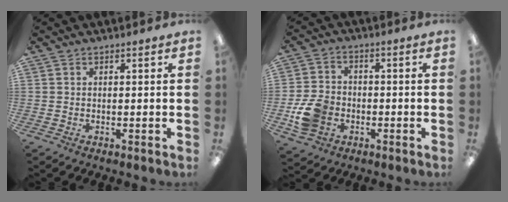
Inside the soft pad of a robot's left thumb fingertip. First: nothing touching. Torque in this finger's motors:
{"motor_torque": [-0.45, 0.70, 0.33, -0.31, 0.07]}